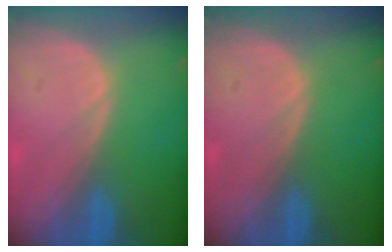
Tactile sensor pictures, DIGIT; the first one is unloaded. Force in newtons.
{"total": 0.0}